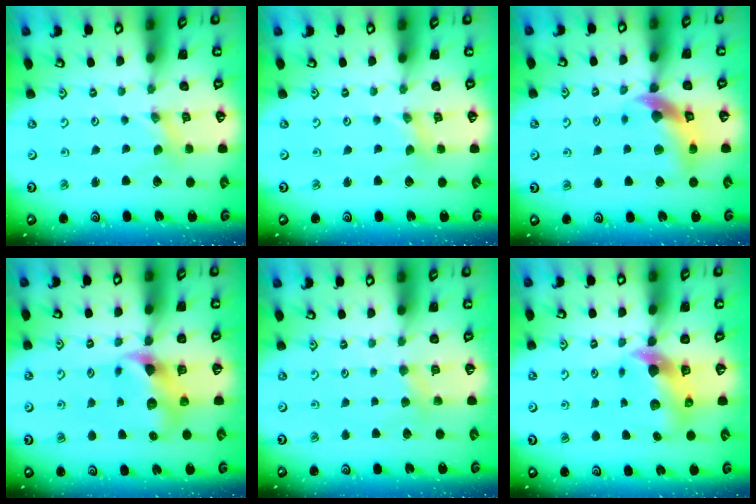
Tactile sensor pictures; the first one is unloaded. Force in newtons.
{"total": 0.0}
{"total": 11.5, "press": 11.3, "slide": 1.6}
{"total": 7.7, "press": 7.7, "slide": 1.0}
{"total": 2.9, "press": 2.8, "slide": 0.4}
{"total": 7.1, "press": 7.0, "slide": 1.0}